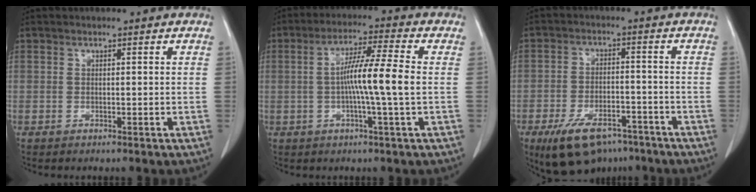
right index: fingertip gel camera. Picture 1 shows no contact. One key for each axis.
{"total": 8.5, "fx": -0.5, "fy": -0.8, "fz": 8.4, "tx": -0.152, "ty": 0.005, "tz": -0.015}
{"total": 12.2, "fx": -8.4, "fy": 5.6, "fz": 6.8, "tx": -0.121, "ty": -0.004, "tz": -0.132}